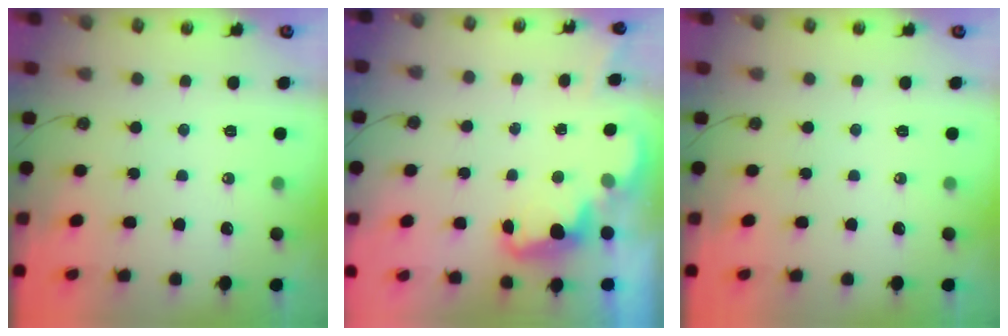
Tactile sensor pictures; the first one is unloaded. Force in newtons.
{"total": 2.3, "press": 2.2, "slide": 0.7}
{"total": 0.0}